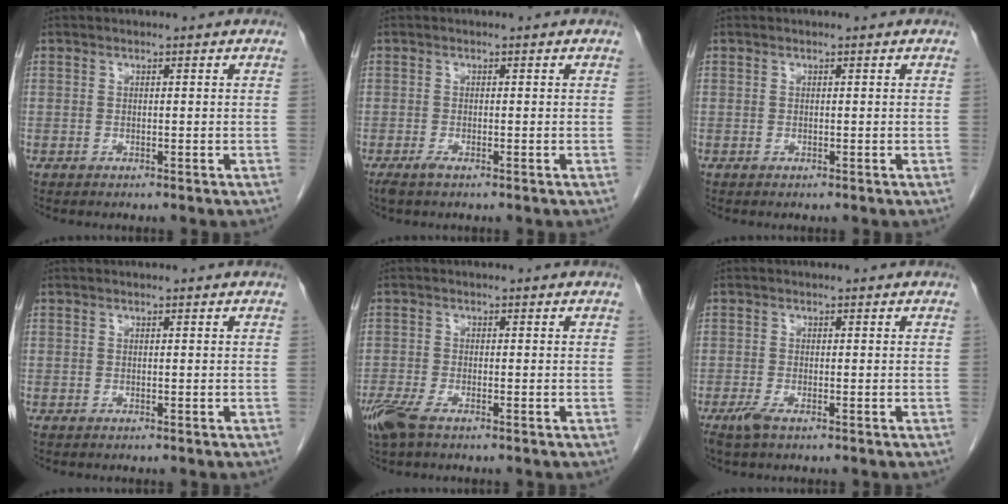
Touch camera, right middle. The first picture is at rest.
{"total": 1.3, "force": [-0.9, 0.2, 0.9], "torque": [-0.025, -0.005, -0.017]}
{"total": 0.0}
{"total": 0.0}
{"total": 4.7, "force": [-3.3, 1.3, 3.1], "torque": [-0.072, -0.012, -0.062]}
{"total": 2.0, "force": [-1.3, 0.4, 1.5], "torque": [-0.038, -0.006, -0.026]}